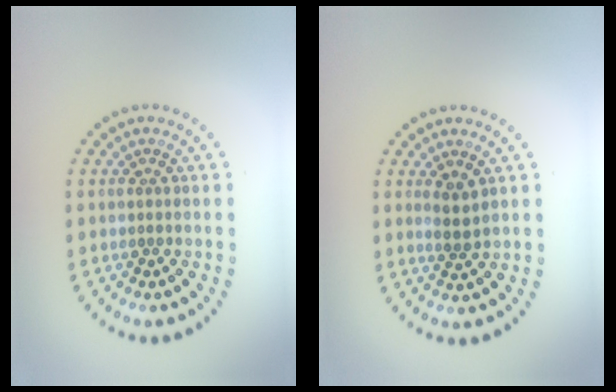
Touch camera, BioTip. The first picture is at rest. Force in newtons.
{"total": 1.6, "press": 1.3, "slide": 0.9}